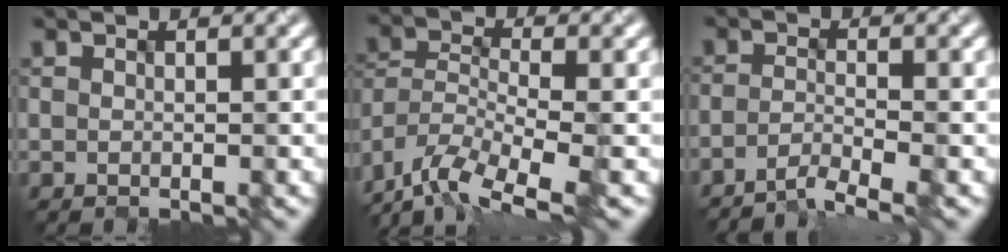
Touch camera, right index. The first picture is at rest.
{"total": 9.0, "force": [-7.1, 2.8, 4.9], "torque": [-0.086, -0.017, -0.124]}
{"total": 2.8, "force": [-2.4, 0.1, 1.4], "torque": [-0.021, 0.000, -0.053]}